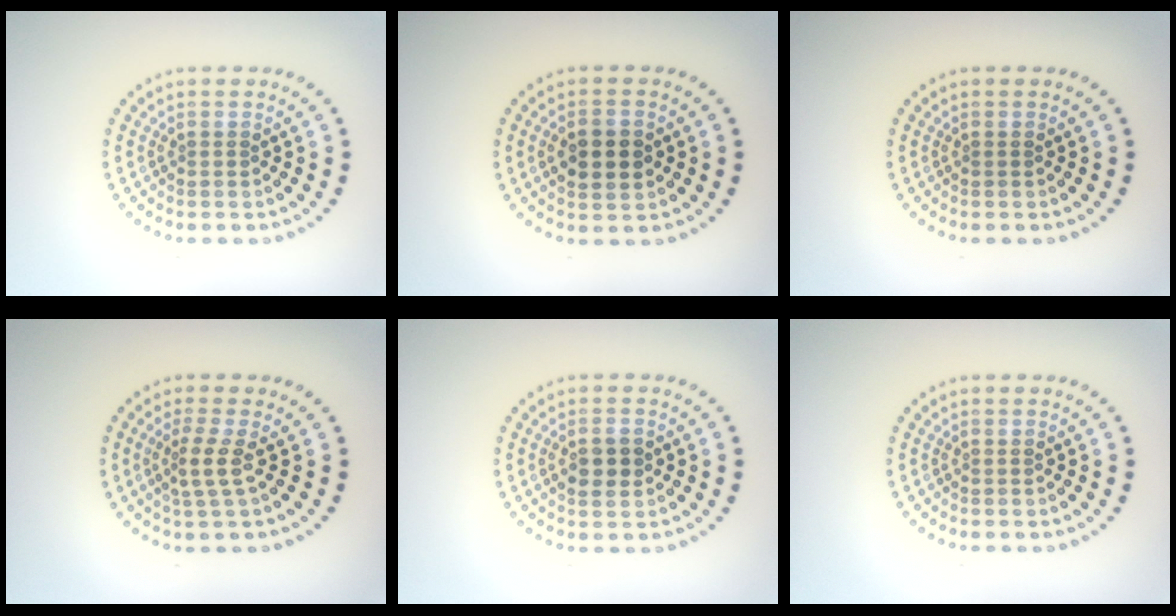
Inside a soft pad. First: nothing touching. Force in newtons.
{"total": 4.0, "press": 4.0, "slide": 0.2}
{"total": 0.0}
{"total": 2.2, "press": 1.5, "slide": 1.6}
{"total": 2.1, "press": 2.1, "slide": 0.1}
{"total": 0.0}